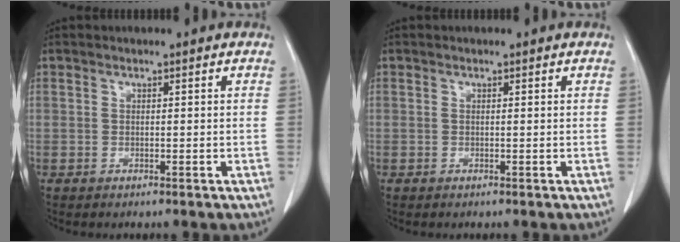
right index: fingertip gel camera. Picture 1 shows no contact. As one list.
[{"total": 0.0}]